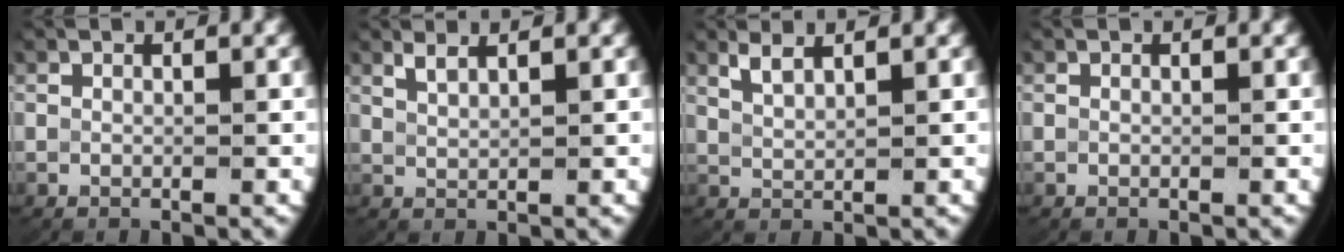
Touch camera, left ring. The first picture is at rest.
{"total": 1.8, "force": [1.6, 0.1, 0.9], "torque": [-0.023, -0.001, 0.036]}
{"total": 2.1, "force": [1.7, 0.4, 1.2], "torque": [-0.033, -0.003, 0.040]}
{"total": 0.0}